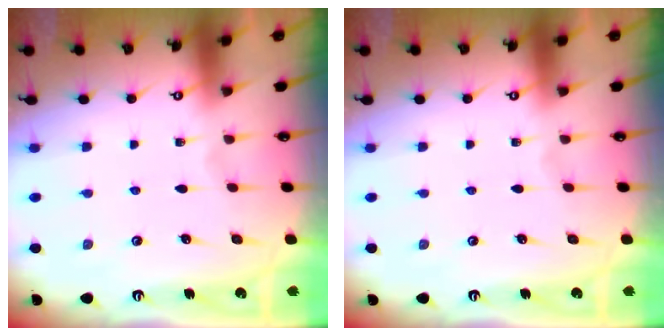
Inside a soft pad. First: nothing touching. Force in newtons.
{"total": 0.0}